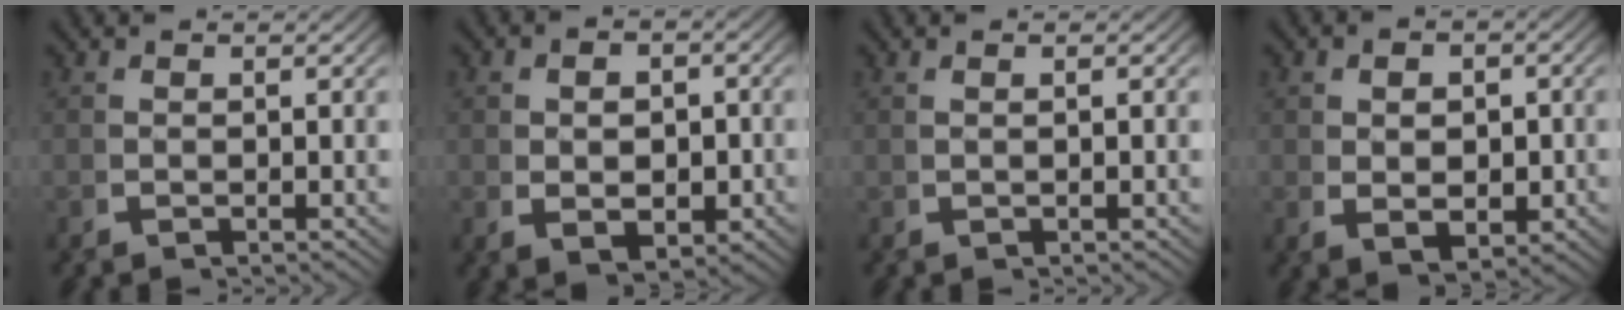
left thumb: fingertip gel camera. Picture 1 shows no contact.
{"total": 4.6, "force": [-0.4, 3.2, 3.3], "torque": [-0.057, -0.022, 0.007]}
{"total": 0.8, "force": [0.2, -0.4, 0.6], "torque": [-0.017, 0.001, 0.008]}
{"total": 4.5, "force": [-0.2, 3.2, 3.2], "torque": [-0.059, -0.024, 0.012]}